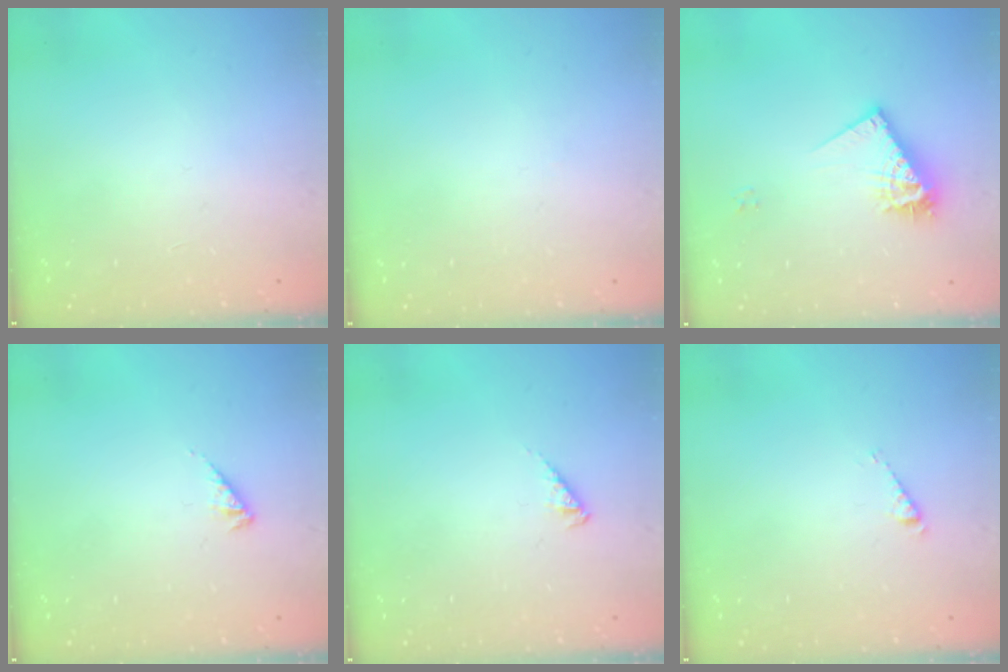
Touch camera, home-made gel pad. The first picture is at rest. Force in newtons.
{"total": 0.0}
{"total": 11.0, "press": 10.9, "slide": 0.9}
{"total": 1.9, "press": 1.9, "slide": 0.4}
{"total": 2.9, "press": 2.9, "slide": 0.5}
{"total": 2.6, "press": 2.6, "slide": 0.2}